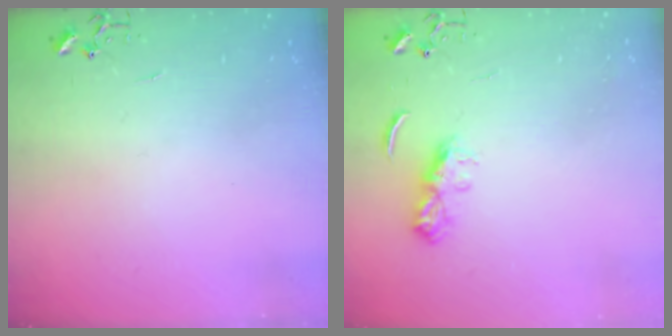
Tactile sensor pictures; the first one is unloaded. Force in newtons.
{"total": 6.7, "press": 6.7, "slide": 0.6}